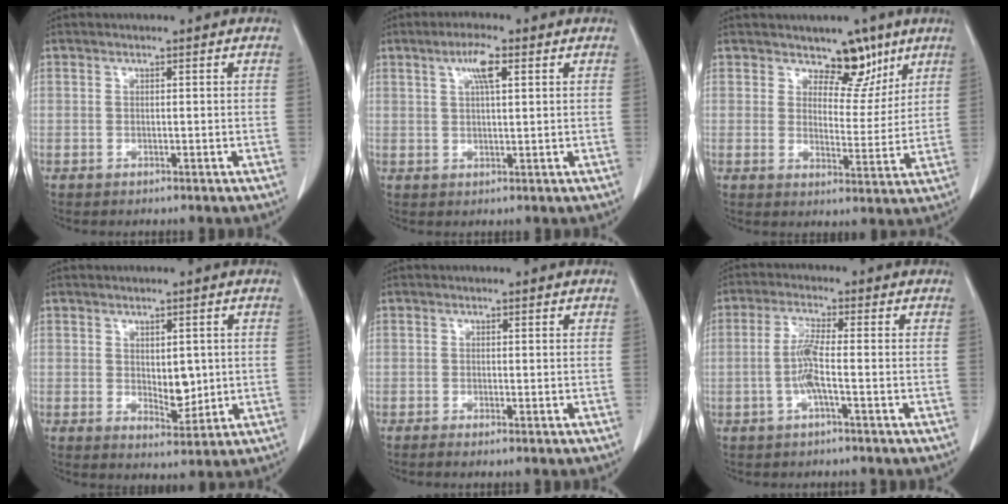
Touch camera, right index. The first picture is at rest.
{"total": 4.2, "force": [1.8, 0.7, 3.8], "torque": [-0.072, 0.004, 0.033]}
{"total": 6.5, "force": [4.7, 3.5, 3.0], "torque": [-0.022, -0.009, 0.071]}
{"total": 4.2, "force": [0.3, 2.1, 3.6], "torque": [-0.053, -0.010, 0.014]}
{"total": 0.5, "force": [-0.4, 0.0, 0.4], "torque": [-0.012, -0.002, -0.009]}
{"total": 4.5, "force": [-1.2, -0.1, 4.4], "torque": [-0.096, 0.002, -0.025]}